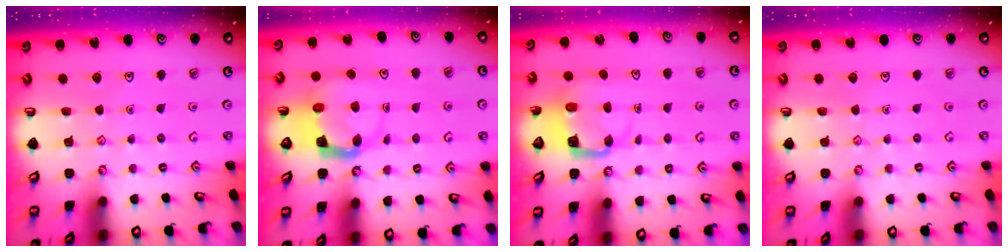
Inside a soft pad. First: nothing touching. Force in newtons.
{"total": 3.6, "press": 3.6, "slide": 0.6}
{"total": 4.4, "press": 4.4, "slide": 0.1}
{"total": 0.0}